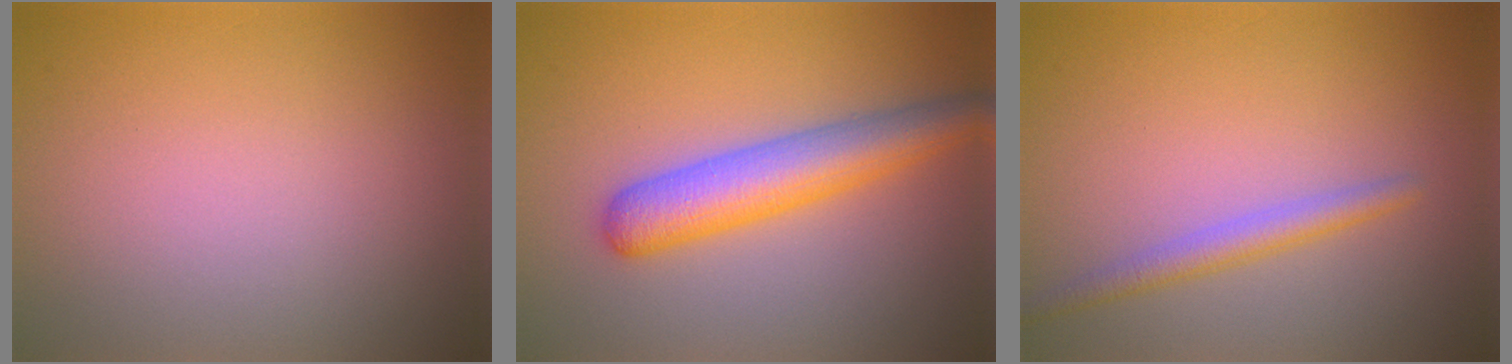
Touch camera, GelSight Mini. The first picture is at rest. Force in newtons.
{"total": 5.5, "press": 5.5, "slide": 0.2}
{"total": 2.1, "press": 2.1, "slide": 0.1}